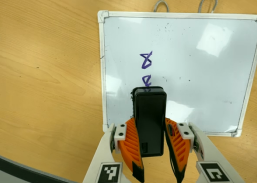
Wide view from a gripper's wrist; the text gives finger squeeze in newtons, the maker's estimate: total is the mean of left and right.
{"total": 6.8, "left": 5.6, "right": 7.9}